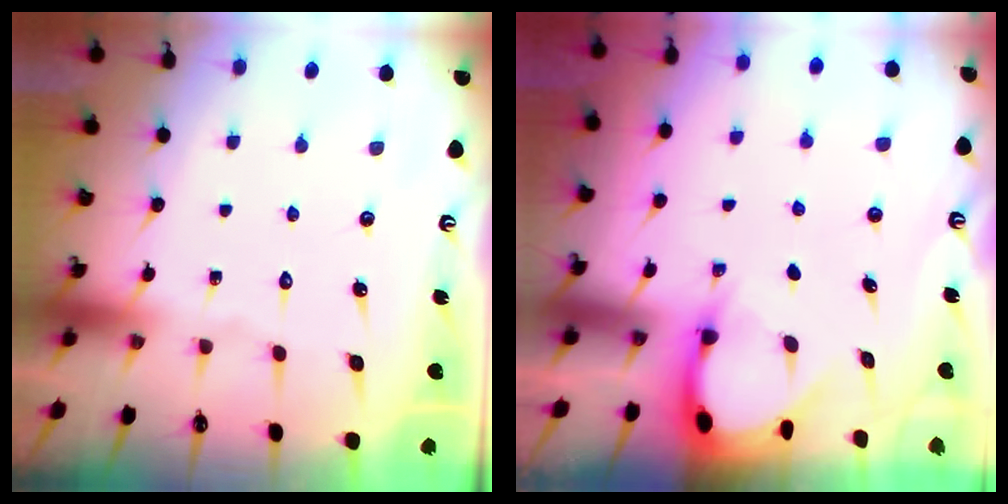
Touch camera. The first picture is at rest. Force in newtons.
{"total": 2.9, "press": 2.9, "slide": 0.3}